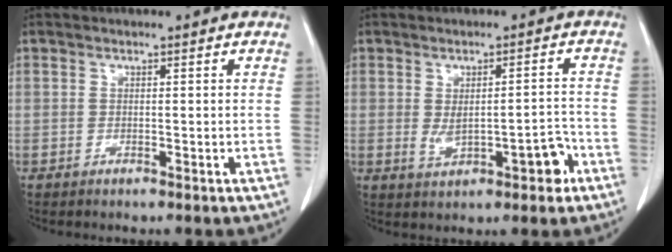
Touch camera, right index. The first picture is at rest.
{"total": 6.3, "force": [-1.8, 2.3, 5.6], "torque": [-0.077, 0.014, -0.010]}